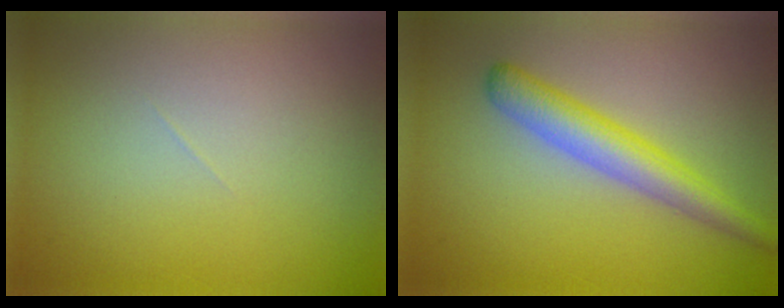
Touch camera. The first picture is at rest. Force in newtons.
{"total": 4.0, "press": 4.0, "slide": 0.1}